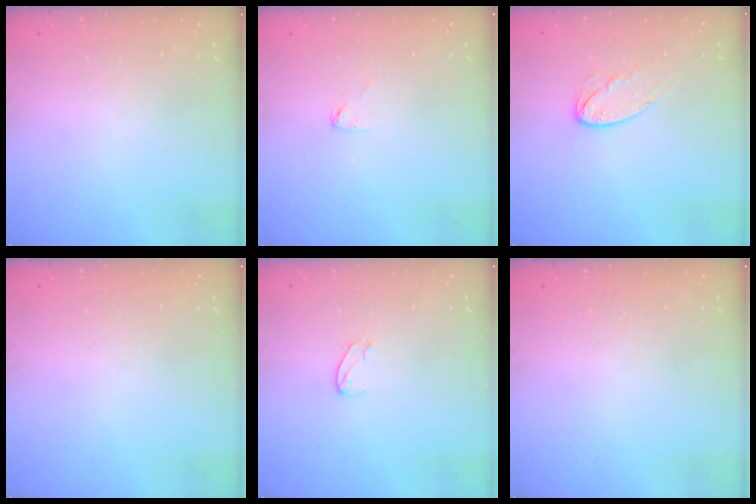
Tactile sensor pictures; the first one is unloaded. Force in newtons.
{"total": 3.1, "press": 3.1, "slide": 0.2}
{"total": 8.4, "press": 8.4, "slide": 0.4}
{"total": 0.0}
{"total": 5.0, "press": 5.0, "slide": 0.4}
{"total": 0.0}